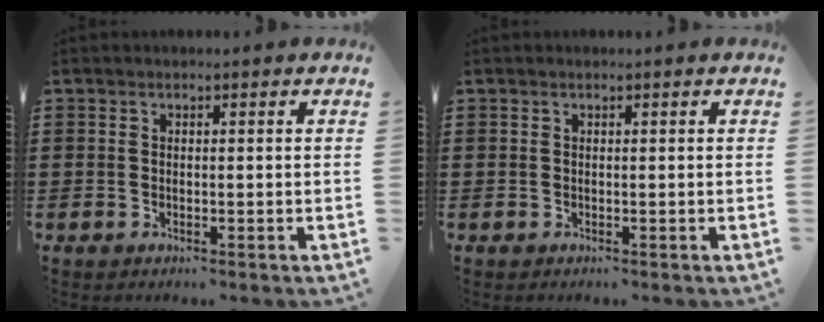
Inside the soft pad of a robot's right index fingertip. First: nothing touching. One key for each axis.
{"total": 0.0}